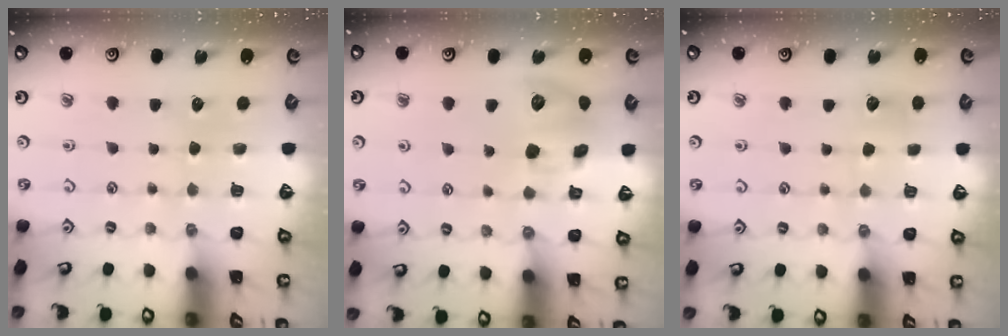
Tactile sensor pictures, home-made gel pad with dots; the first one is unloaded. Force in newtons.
{"total": 11.6, "press": 11.4, "slide": 2.0}
{"total": 5.0, "press": 5.0, "slide": 0.5}